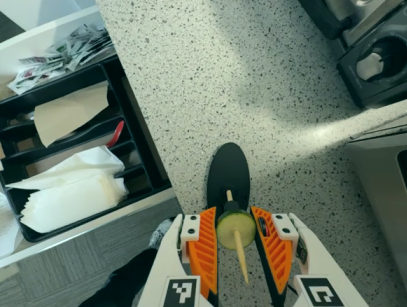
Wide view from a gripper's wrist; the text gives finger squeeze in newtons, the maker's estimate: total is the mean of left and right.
{"total": 10.8, "left": 11.0, "right": 10.7}